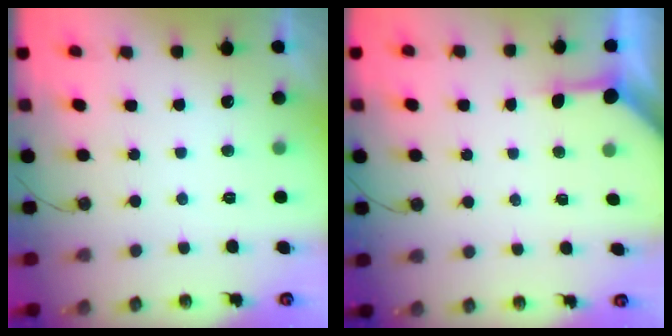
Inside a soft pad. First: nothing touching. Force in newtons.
{"total": 3.5, "press": 3.5, "slide": 0.5}